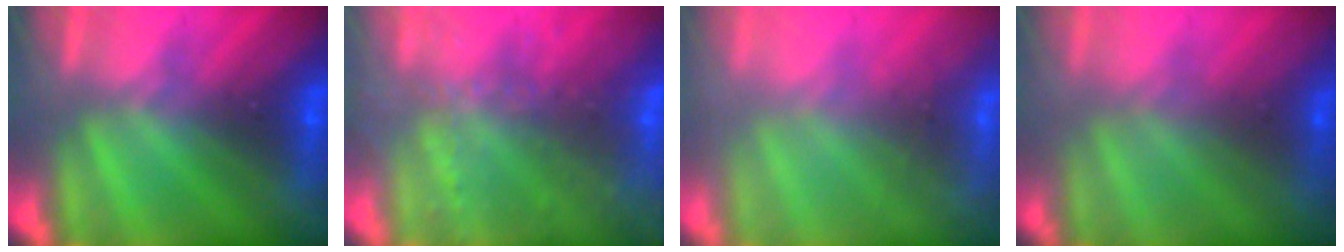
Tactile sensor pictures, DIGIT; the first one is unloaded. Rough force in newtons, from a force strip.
{"total": 6.0}
{"total": 7.2}
{"total": 9.1}